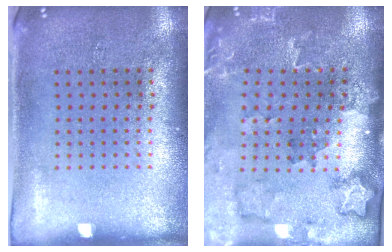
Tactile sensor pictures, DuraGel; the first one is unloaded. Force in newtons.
{"total": 1.8, "press": 1.7, "slide": 0.4}